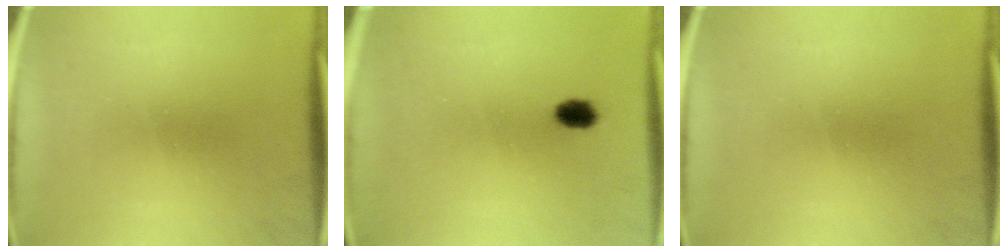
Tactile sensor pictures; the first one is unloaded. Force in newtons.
{"total": 2.8}
{"total": 0.0}